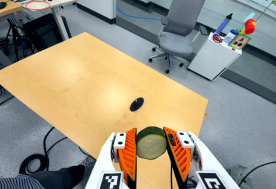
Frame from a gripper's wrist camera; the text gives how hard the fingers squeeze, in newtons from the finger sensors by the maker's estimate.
{"total": 12.0, "left": 11.1, "right": 12.9}